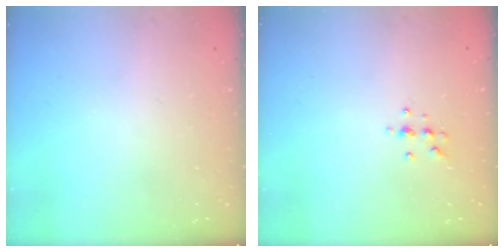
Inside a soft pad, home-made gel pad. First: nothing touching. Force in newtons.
{"total": 4.8, "press": 4.8, "slide": 0.9}